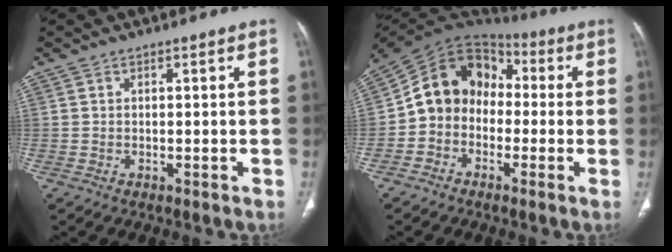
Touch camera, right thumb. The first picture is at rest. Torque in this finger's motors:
{"motor_torque": [1.97, 1.92, 1.15, -0.99, 0.10]}